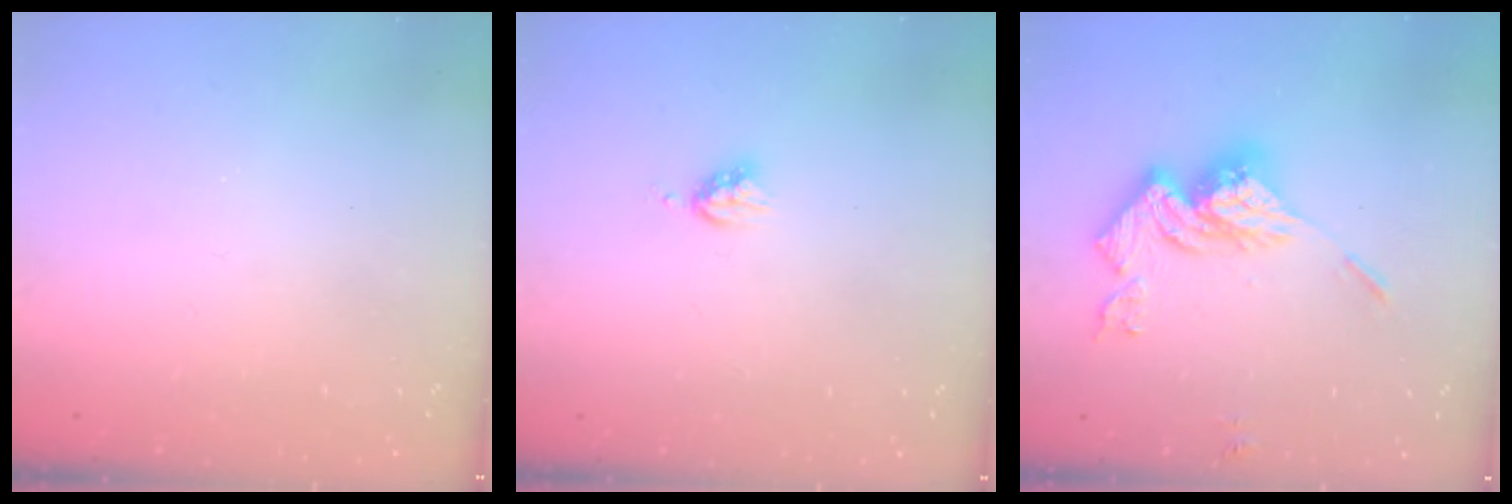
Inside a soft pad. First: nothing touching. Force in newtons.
{"total": 4.2, "press": 4.2, "slide": 0.6}
{"total": 16.4, "press": 16.4, "slide": 1.7}